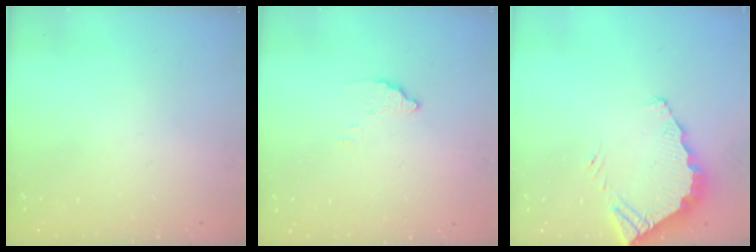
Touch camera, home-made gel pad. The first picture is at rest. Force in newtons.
{"total": 3.0, "press": 3.0, "slide": 0.1}
{"total": 4.0, "press": 3.9, "slide": 0.3}